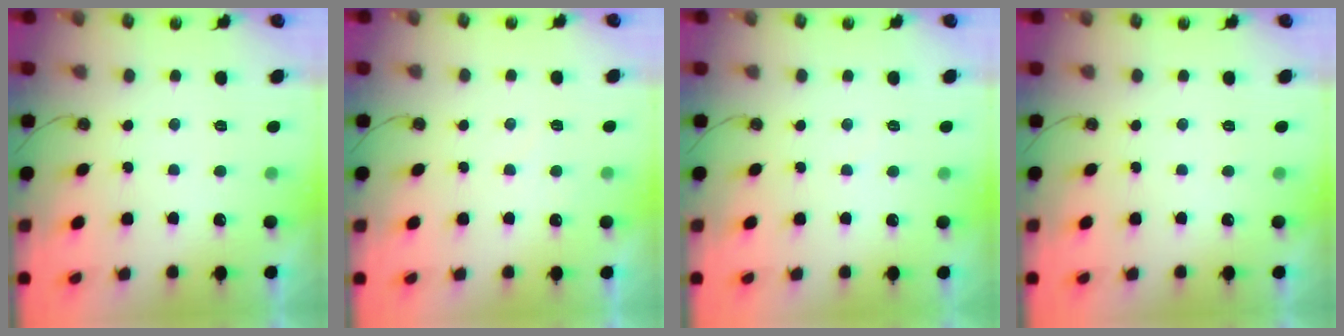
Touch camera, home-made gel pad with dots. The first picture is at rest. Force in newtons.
{"total": 3.6, "press": 3.6, "slide": 0.4}
{"total": 2.8, "press": 2.7, "slide": 0.4}
{"total": 0.0}